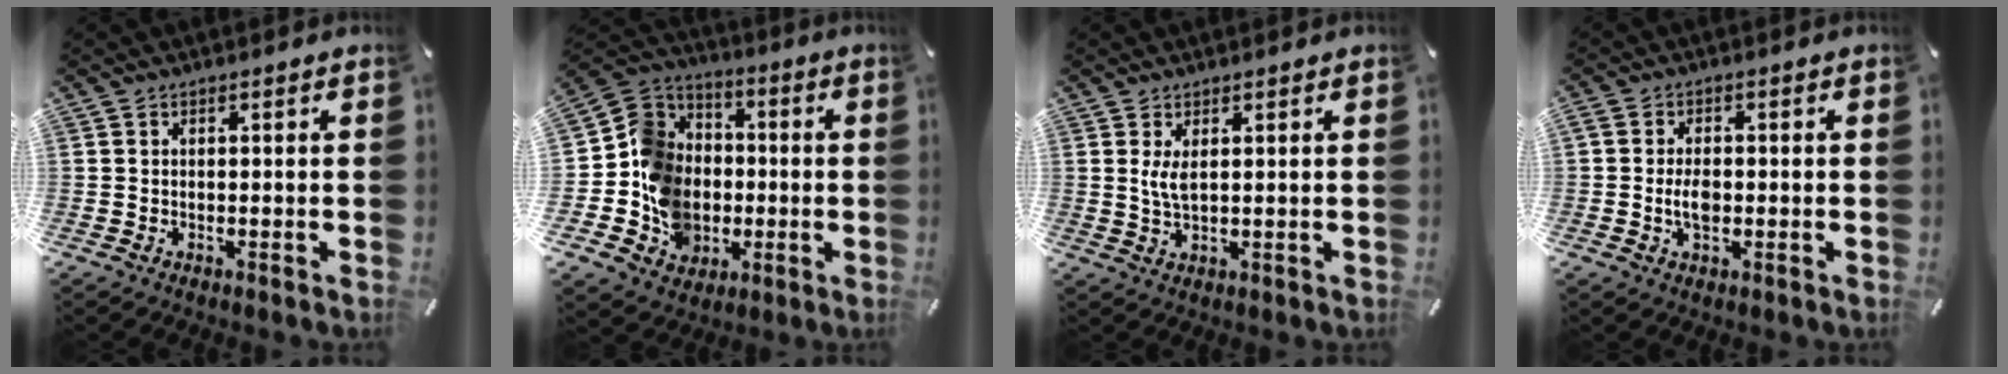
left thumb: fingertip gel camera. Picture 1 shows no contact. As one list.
[{"total": 14.4, "force": [-3.7, 13.0, 5.0], "torque": [-0.110, 0.030, -0.058]}, {"total": 3.2, "force": [1.1, 1.1, 2.8], "torque": [-0.068, -0.002, 0.018]}, {"total": 4.3, "force": [-0.6, 2.5, 3.4], "torque": [-0.067, -0.003, -0.015]}]